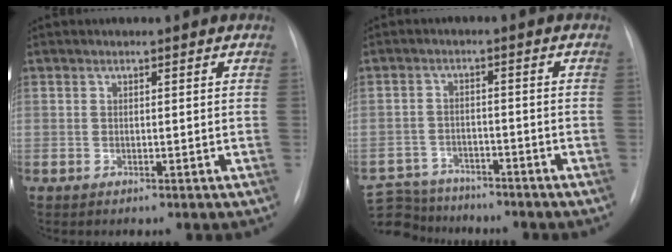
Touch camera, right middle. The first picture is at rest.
{"total": 10.4, "force": [-9.6, 3.7, 1.6], "torque": [-0.040, 0.010, -0.149]}